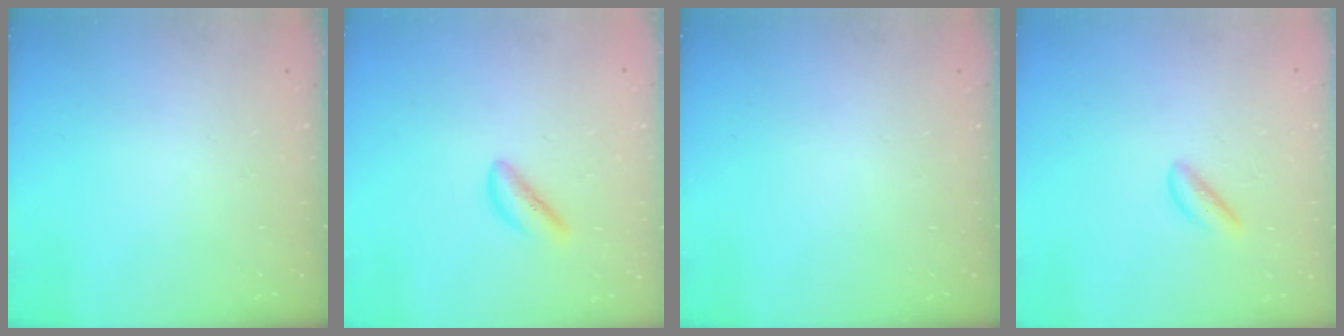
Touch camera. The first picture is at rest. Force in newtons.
{"total": 3.5, "press": 3.4, "slide": 0.6}
{"total": 0.0}
{"total": 2.3, "press": 2.3, "slide": 0.3}